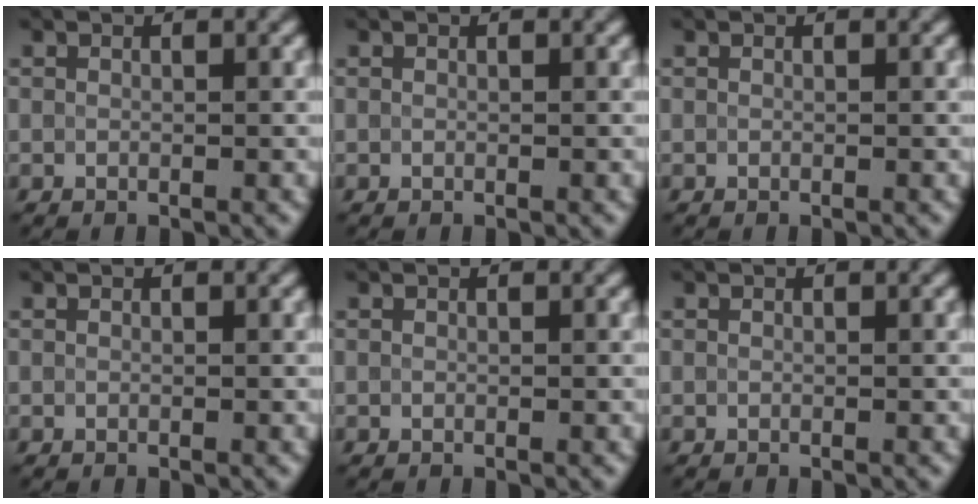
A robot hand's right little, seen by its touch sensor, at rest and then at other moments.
{"total": 0.0}
{"total": 0.0}
{"total": 0.0}
{"total": 0.0}
{"total": 0.0}